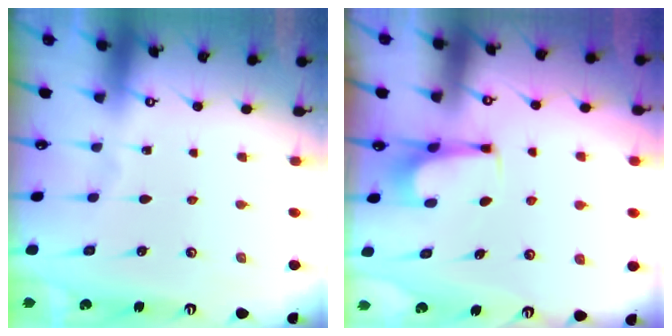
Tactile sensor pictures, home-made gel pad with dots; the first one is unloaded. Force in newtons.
{"total": 5.2, "press": 5.2, "slide": 0.4}